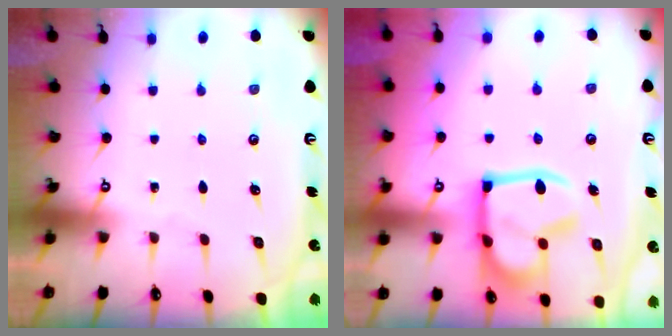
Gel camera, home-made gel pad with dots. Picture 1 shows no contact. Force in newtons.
{"total": 17.4, "press": 17.4, "slide": 1.6}